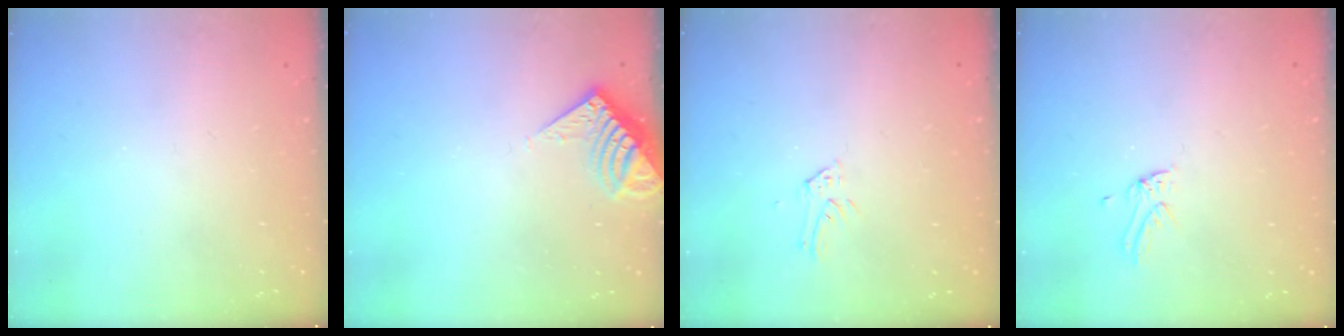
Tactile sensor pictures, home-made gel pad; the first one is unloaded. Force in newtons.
{"total": 6.7, "press": 6.6, "slide": 0.8}
{"total": 4.3, "press": 4.3, "slide": 0.4}
{"total": 2.0, "press": 2.0, "slide": 0.1}